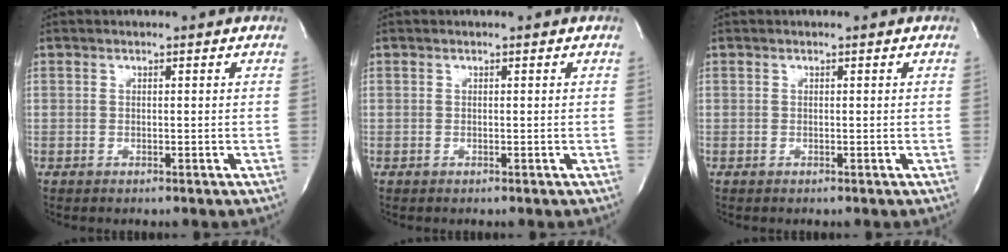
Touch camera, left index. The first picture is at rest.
{"total": 0.0}
{"total": 0.0}